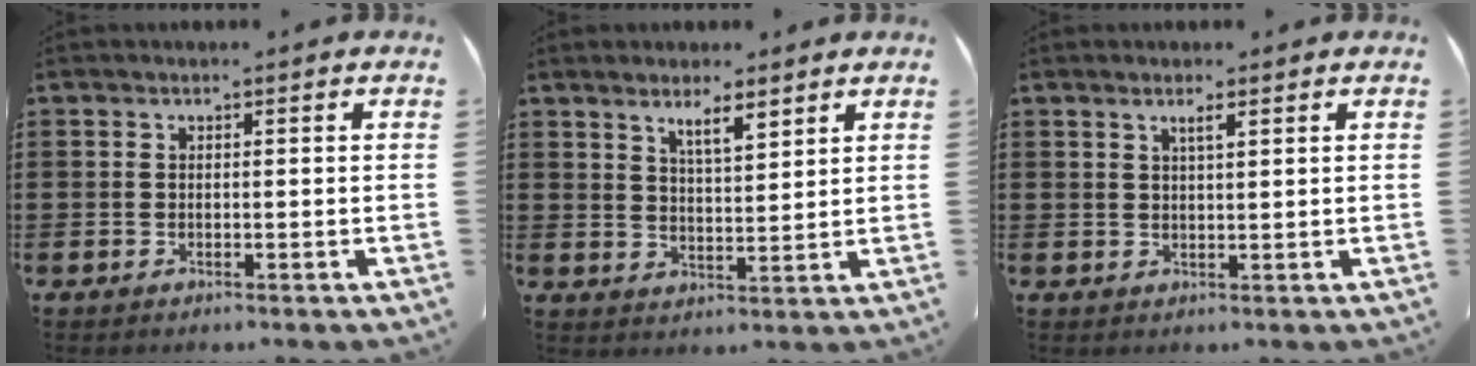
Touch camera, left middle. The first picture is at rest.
{"total": 4.1, "force": [3.4, 0.7, 2.2], "torque": [-0.041, -0.008, 0.059]}
{"total": 1.8, "force": [1.1, 0.3, 1.4], "torque": [-0.020, -0.001, 0.017]}